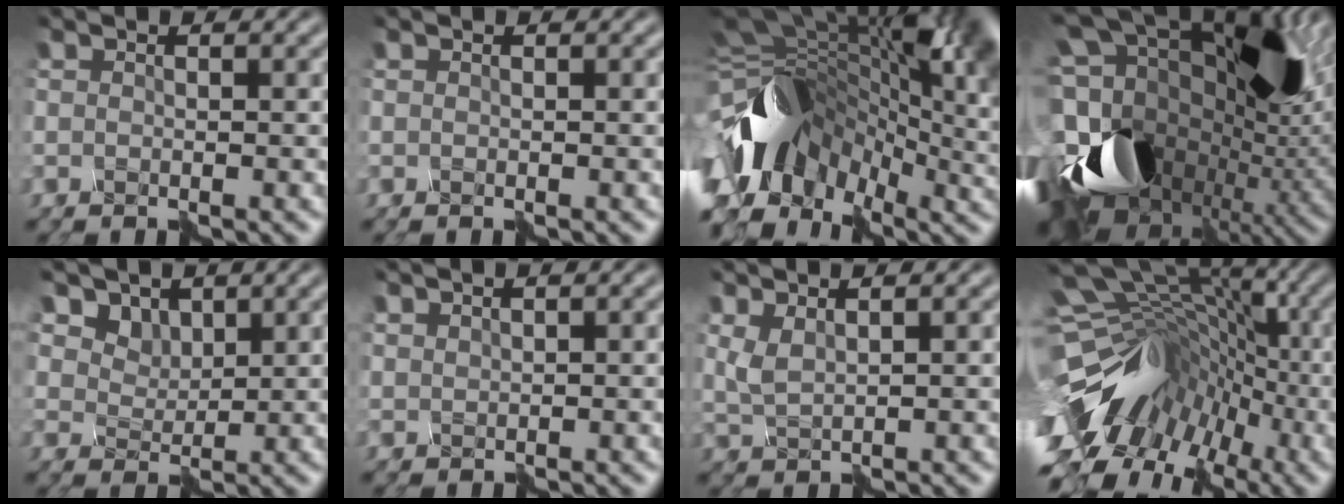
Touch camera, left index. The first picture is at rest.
{"total": 0.0}
{"total": 15.8, "force": [-2.3, 9.9, 12.2], "torque": [-0.223, 0.004, -0.034]}
{"total": 19.1, "force": [0.2, 12.3, 14.6], "torque": [-0.282, -0.032, 0.032]}
{"total": 3.8, "force": [3.3, 1.8, 0.0], "torque": [-0.021, -0.018, 0.072]}
{"total": 1.8, "force": [1.4, -0.4, -1.0], "torque": [0.014, 0.007, 0.033]}
{"total": 1.6, "force": [1.6, 0.0, 0.0], "torque": [-0.017, 0.005, 0.040]}
{"total": 16.1, "force": [-5.4, 11.8, 9.5], "torque": [-0.174, 0.035, -0.069]}